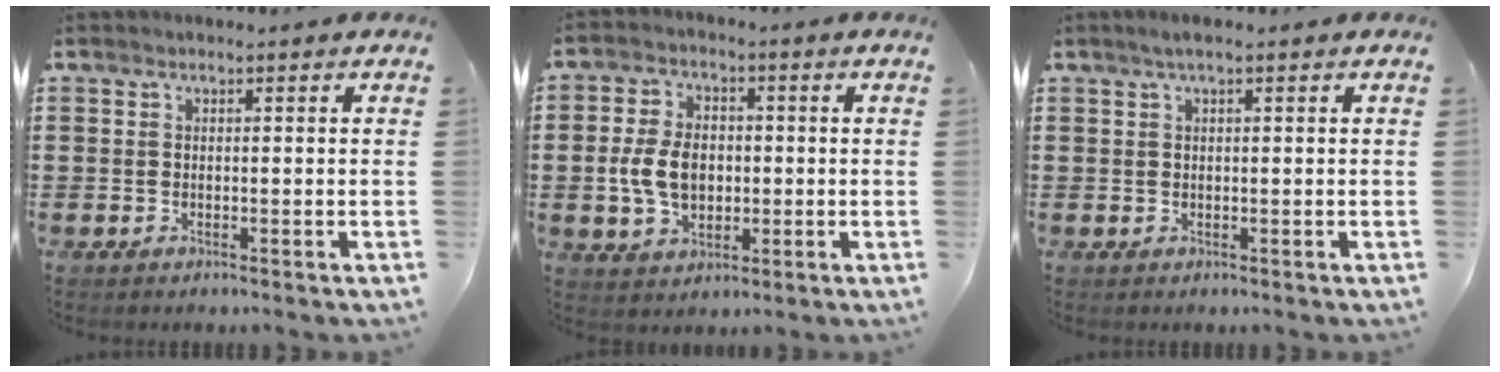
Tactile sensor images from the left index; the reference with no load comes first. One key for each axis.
{"total": 7.1, "fx": -0.5, "fy": 4.8, "fz": 5.2, "tx": -0.114, "ty": 0.004, "tz": -0.016}
{"total": 1.3, "fx": 0.4, "fy": 0.1, "fz": 1.2, "tx": -0.021, "ty": 0.001, "tz": 0.008}